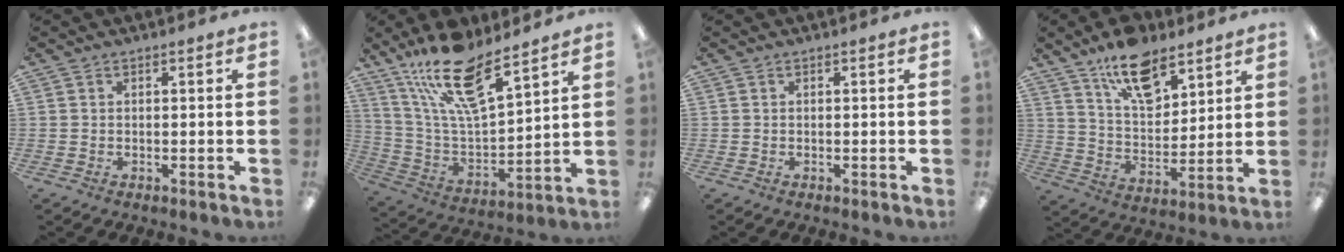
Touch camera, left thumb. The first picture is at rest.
{"total": 18.7, "force": [13.9, 5.8, 11.1], "torque": [-0.217, -0.079, 0.243]}
{"total": 0.0}
{"total": 14.2, "force": [9.9, 6.9, 7.5], "torque": [-0.117, -0.050, 0.176]}